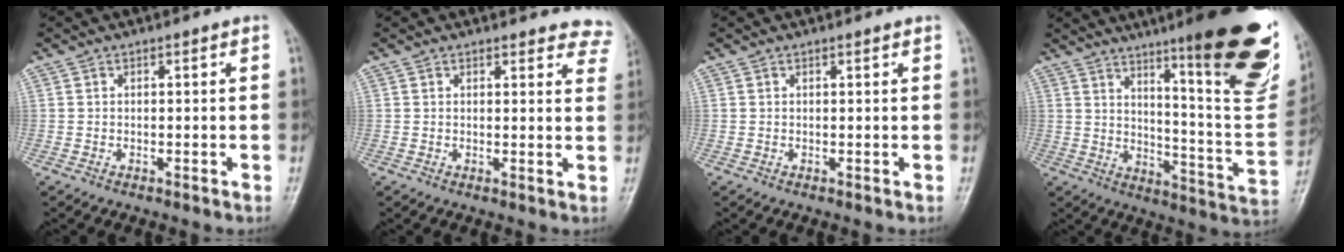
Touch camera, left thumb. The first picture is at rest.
{"total": 8.6, "force": [8.1, 2.7, 1.0], "torque": [0.043, -0.036, 0.057]}
{"total": 0.8, "force": [0.7, 0.0, 0.4], "torque": [-0.008, -0.001, 0.010]}
{"total": 26.9, "force": [14.8, 4.5, 22.0], "torque": [-0.255, -0.069, 0.219]}